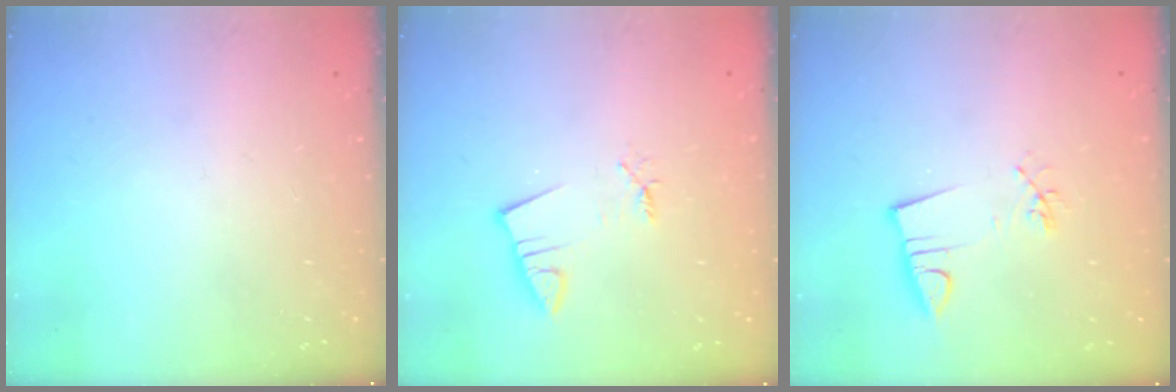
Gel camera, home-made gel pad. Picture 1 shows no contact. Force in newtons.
{"total": 2.0, "press": 2.0, "slide": 0.2}
{"total": 3.4, "press": 1.9, "slide": 2.8}